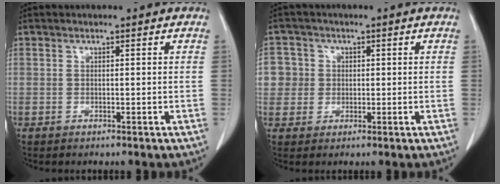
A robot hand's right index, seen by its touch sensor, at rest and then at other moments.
{"total": 5.6, "force": [0.9, 5.5, 0.4], "torque": [-0.004, 0.017, 0.018]}